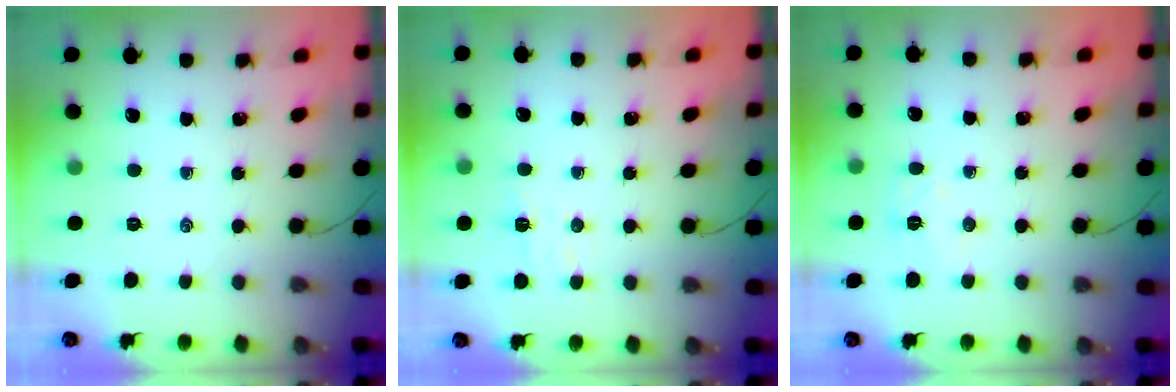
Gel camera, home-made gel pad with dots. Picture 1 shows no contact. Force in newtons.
{"total": 5.4, "press": 5.3, "slide": 0.8}
{"total": 5.5, "press": 5.5, "slide": 0.9}